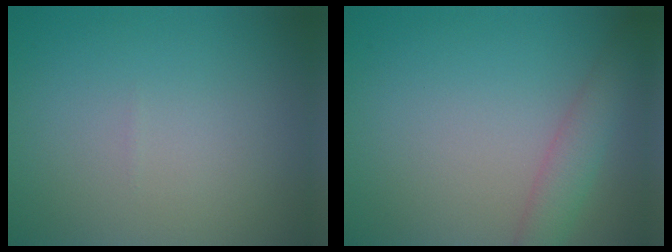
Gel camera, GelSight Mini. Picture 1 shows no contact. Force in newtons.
{"total": 3.0, "press": 3.0, "slide": 0.1}